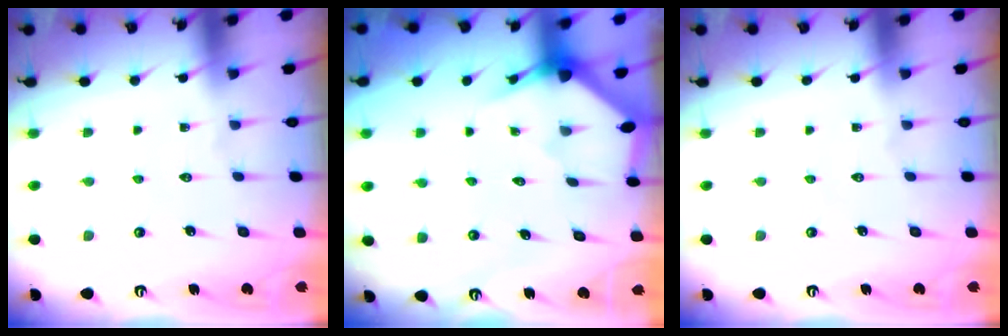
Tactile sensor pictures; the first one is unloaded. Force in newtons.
{"total": 2.5, "press": 2.5, "slide": 0.1}
{"total": 0.0}